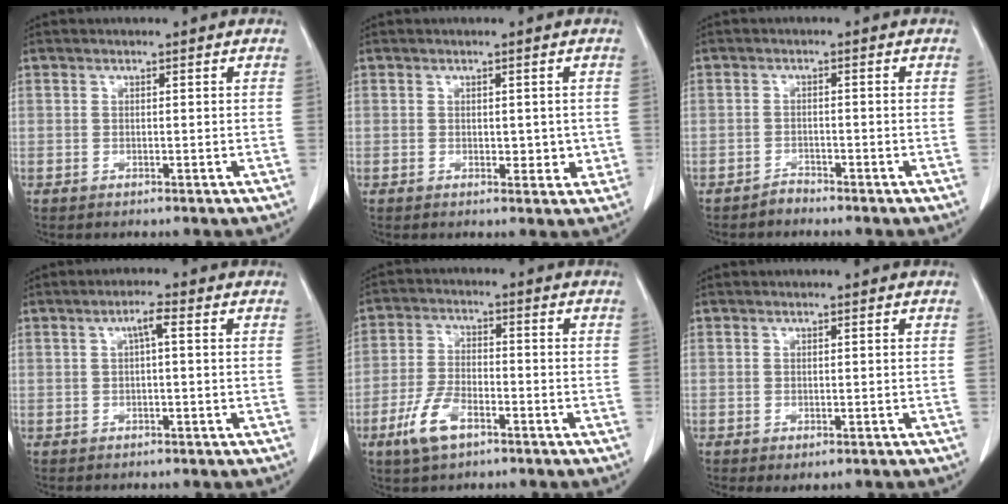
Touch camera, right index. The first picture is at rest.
{"total": 2.7, "force": [0.0, 1.8, 2.0], "torque": [-0.016, -0.002, 0.002]}
{"total": 1.3, "force": [-1.3, 0.1, -0.1], "torque": [0.006, -0.001, -0.023]}
{"total": 2.2, "force": [0.4, 0.2, 2.2], "torque": [-0.039, 0.005, 0.007]}
{"total": 7.3, "force": [-4.1, 3.0, 5.3], "torque": [-0.119, -0.003, -0.078]}
{"total": 1.6, "force": [-0.9, 0.5, 1.3], "torque": [-0.013, -0.005, -0.008]}